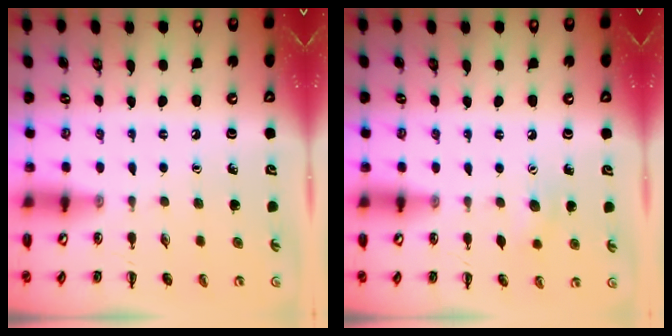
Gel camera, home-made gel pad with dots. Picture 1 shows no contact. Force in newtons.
{"total": 6.8, "press": 6.6, "slide": 1.6}